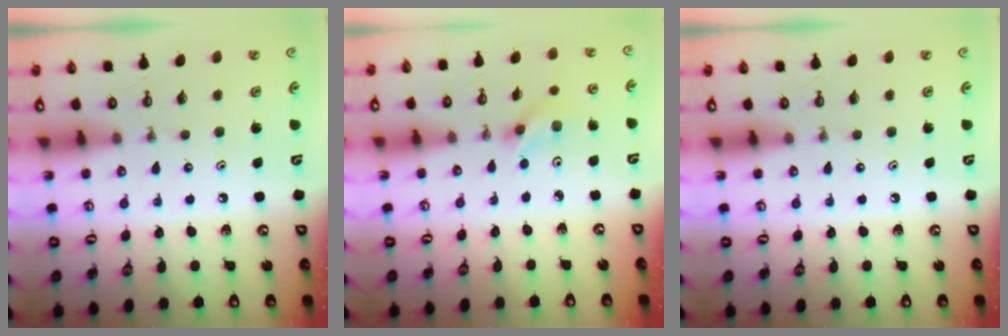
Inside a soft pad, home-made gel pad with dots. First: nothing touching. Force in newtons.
{"total": 2.9, "press": 2.8, "slide": 0.8}
{"total": 0.0}